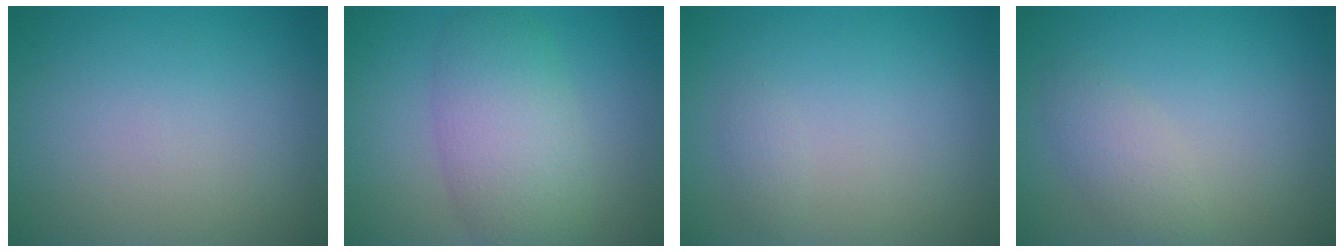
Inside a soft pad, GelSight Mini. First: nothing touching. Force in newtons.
{"total": 6.1, "press": 6.1, "slide": 0.1}
{"total": 0.7, "press": 0.7, "slide": 0.1}
{"total": 2.1, "press": 2.1, "slide": 0.1}